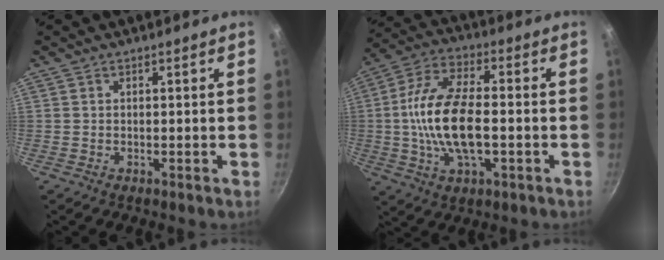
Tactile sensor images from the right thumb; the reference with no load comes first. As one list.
[{"total": 16.0, "force": [-1.8, 7.6, 13.9], "torque": [-0.261, 0.025, -0.044]}]